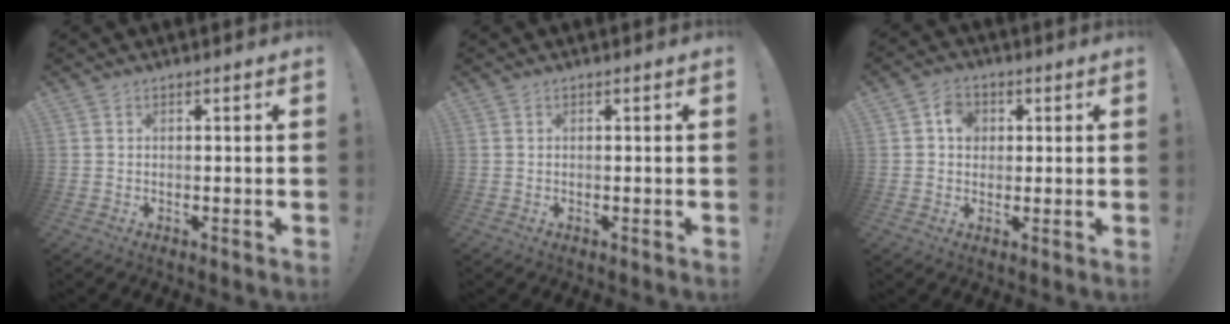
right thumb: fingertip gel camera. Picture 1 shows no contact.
{"total": 0.0}
{"total": 6.2, "force": [1.5, 5.4, 2.8], "torque": [-0.040, 0.004, 0.026]}